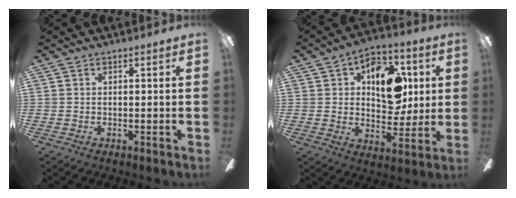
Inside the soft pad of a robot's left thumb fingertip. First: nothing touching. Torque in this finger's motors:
{"motor_torque": [0.36, 0.30, -0.11, 0.11, 0.10]}